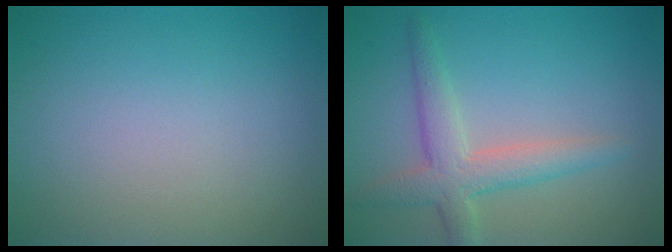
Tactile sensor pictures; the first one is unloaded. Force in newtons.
{"total": 3.8, "press": 3.8, "slide": 0.2}